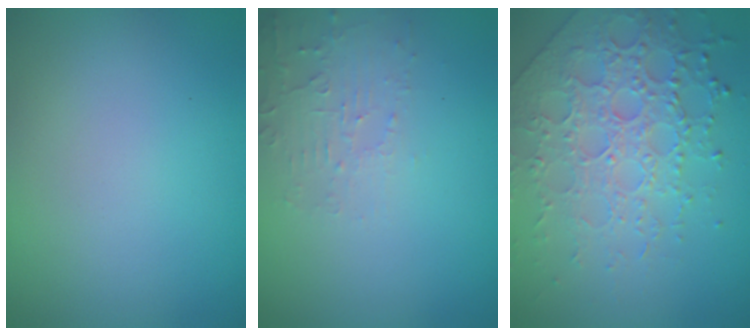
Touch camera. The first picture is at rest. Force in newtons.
{"total": 2.4, "press": 2.3, "slide": 0.6}
{"total": 5.7, "press": 5.0, "slide": 2.8}